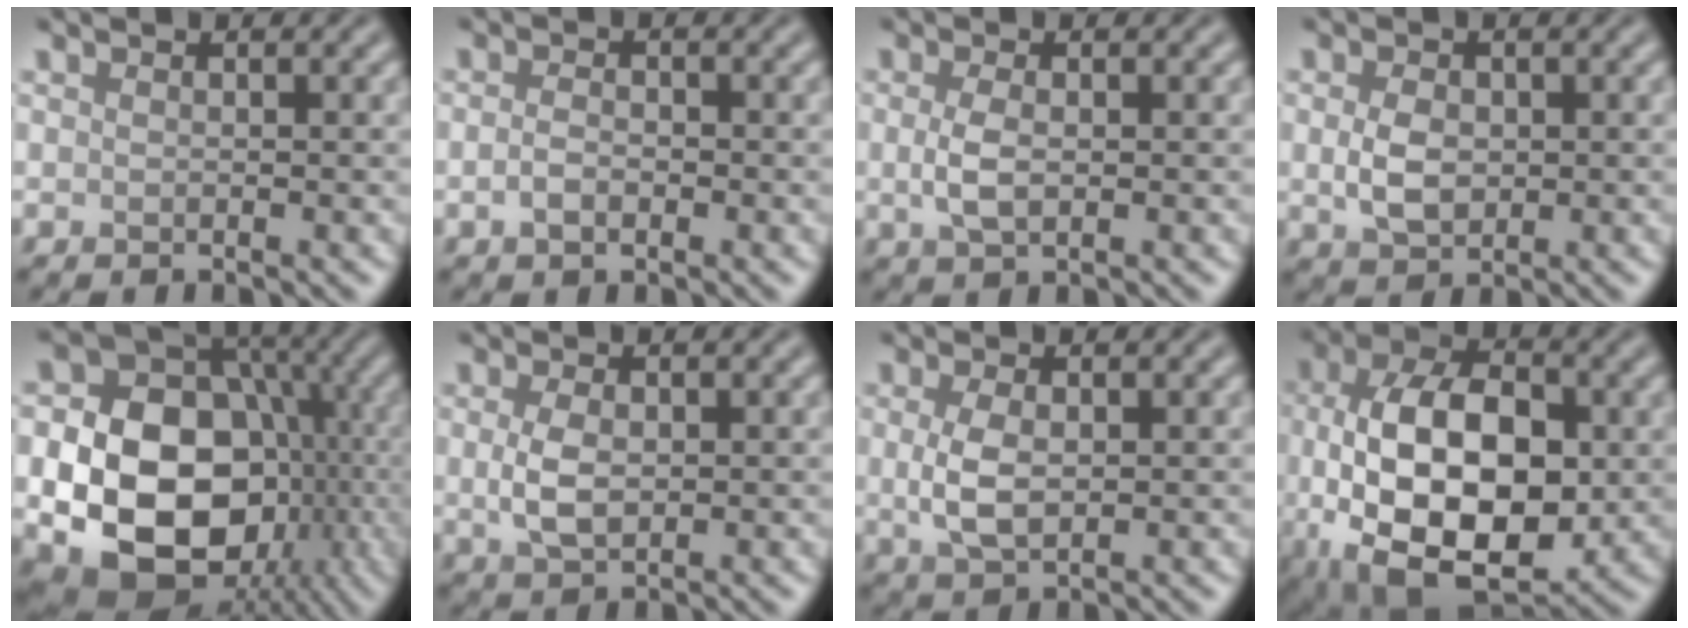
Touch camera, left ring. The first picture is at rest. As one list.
[{"total": 1.7, "force": [-0.5, 1.1, 1.2], "torque": [-0.023, 0.000, -0.013]}, {"total": 2.4, "force": [0.0, 1.2, 2.1], "torque": [-0.051, -0.003, 0.000]}, {"total": 3.2, "force": [0.0, 2.3, 2.2], "torque": [-0.049, -0.002, 0.000]}, {"total": 16.9, "force": [-2.9, 13.5, 9.7], "torque": [-0.153, -0.033, -0.054]}, {"total": 3.1, "force": [0.1, 1.9, 2.4], "torque": [-0.057, -0.002, 0.005]}, {"total": 3.4, "force": [0.2, 1.9, 2.8], "torque": [-0.066, -0.001, 0.006]}, {"total": 14.5, "force": [-0.9, 8.4, 11.8], "torque": [-0.198, -0.009, -0.007]}]